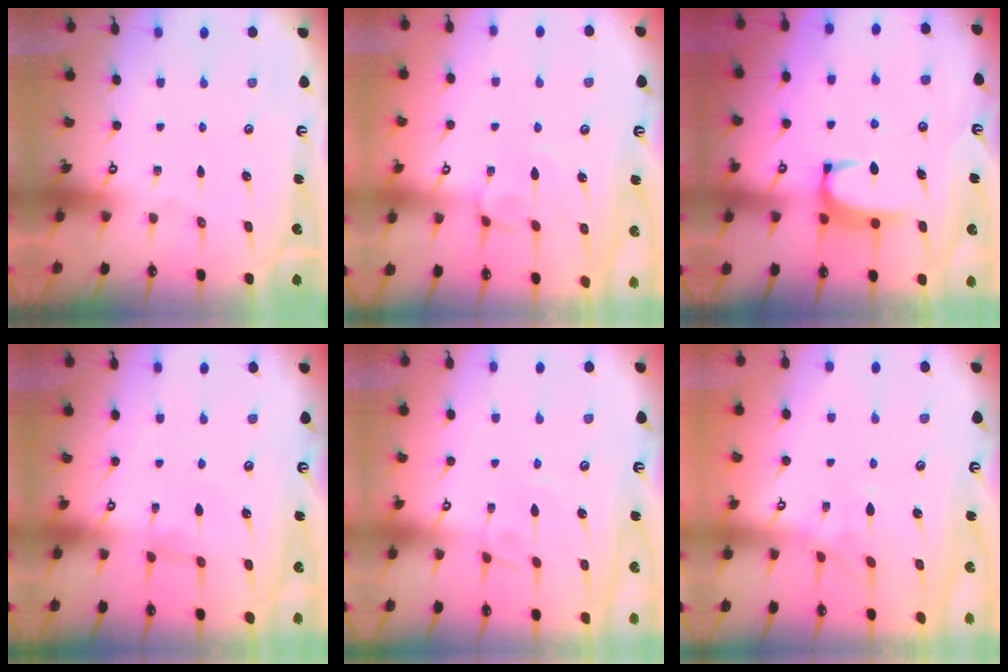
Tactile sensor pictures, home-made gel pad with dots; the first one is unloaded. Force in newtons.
{"total": 2.9, "press": 2.9, "slide": 0.2}
{"total": 2.0, "press": 1.9, "slide": 0.6}
{"total": 1.1, "press": 0.9, "slide": 0.5}
{"total": 1.9, "press": 1.9, "slide": 0.2}
{"total": 1.6, "press": 1.3, "slide": 0.9}